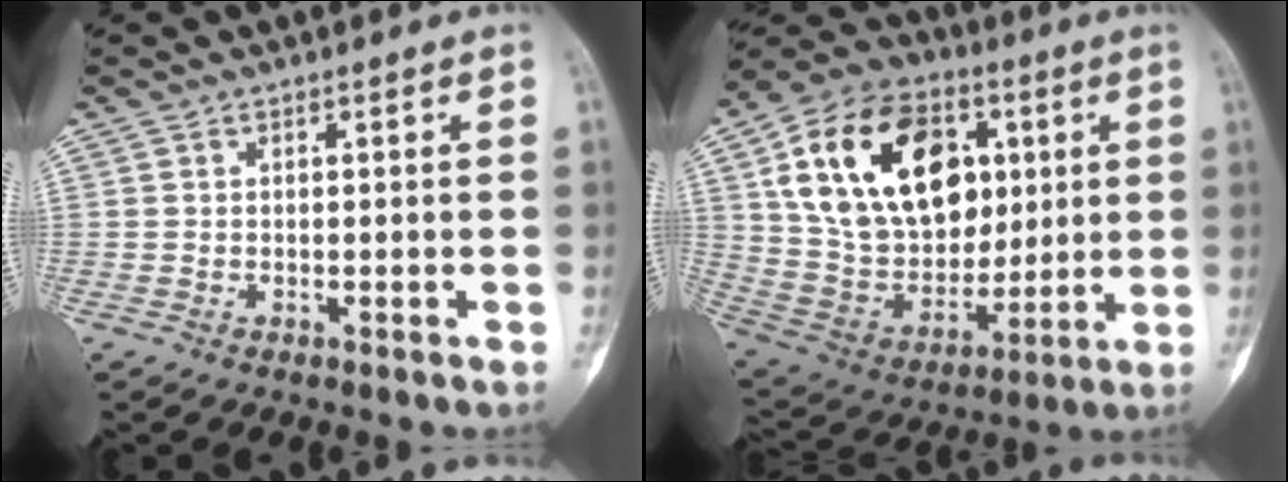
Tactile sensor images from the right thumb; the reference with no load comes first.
{"total": 27.2, "force": [7.7, 18.5, 18.3], "torque": [-0.308, -0.001, 0.140]}